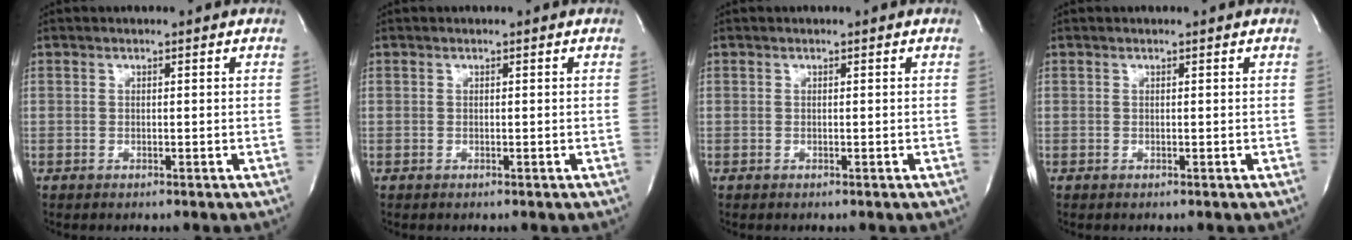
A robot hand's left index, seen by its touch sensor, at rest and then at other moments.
{"total": 0.0}
{"total": 0.0}
{"total": 0.0}